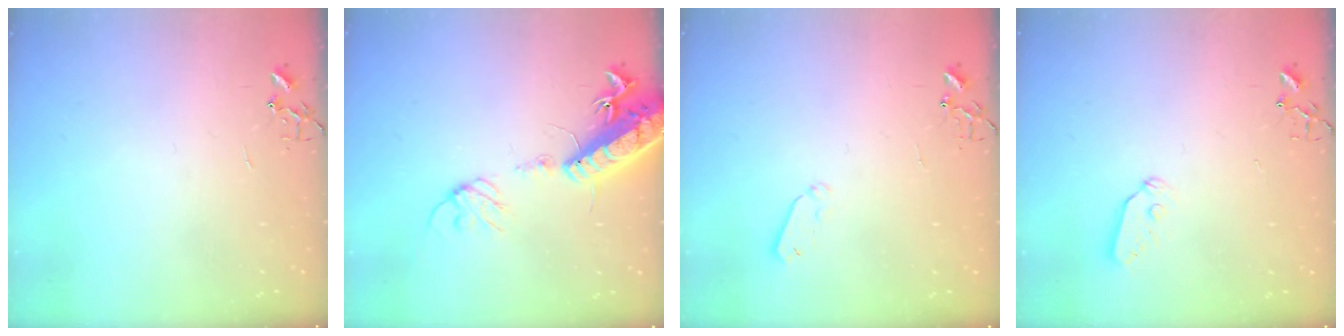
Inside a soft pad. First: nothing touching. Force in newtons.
{"total": 17.2, "press": 16.7, "slide": 3.9}
{"total": 4.2, "press": 4.2, "slide": 0.7}
{"total": 6.0, "press": 6.0, "slide": 0.2}